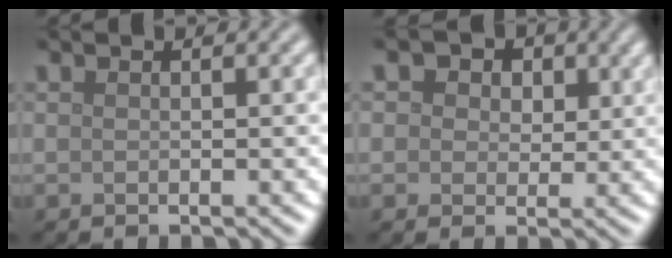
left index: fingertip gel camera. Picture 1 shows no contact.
{"total": 5.8, "force": [2.9, 4.1, 2.8], "torque": [-0.048, 0.011, 0.018]}